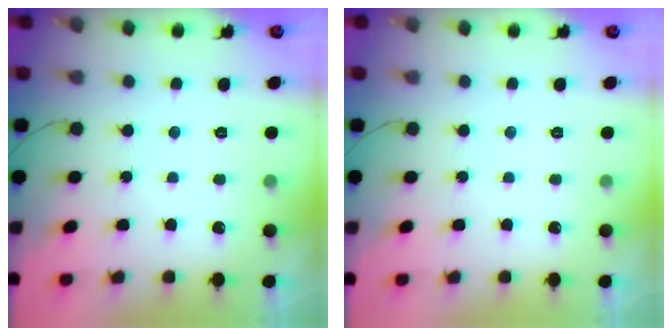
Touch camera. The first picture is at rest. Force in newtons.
{"total": 0.0}